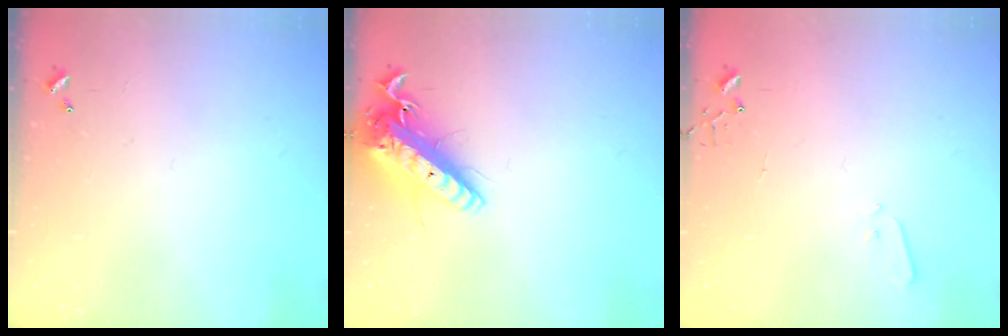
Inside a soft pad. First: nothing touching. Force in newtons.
{"total": 17.4, "press": 17.0, "slide": 3.4}
{"total": 3.3, "press": 3.3, "slide": 0.4}